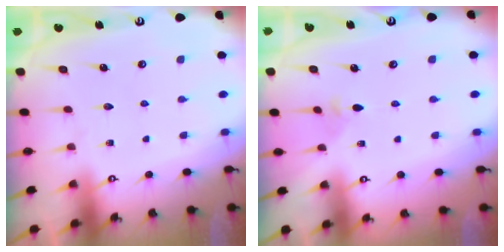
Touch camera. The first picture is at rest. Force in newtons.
{"total": 2.0, "press": 2.0, "slide": 0.5}